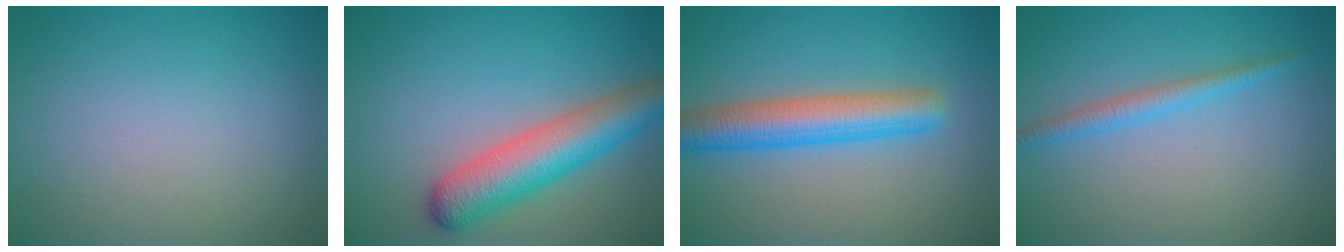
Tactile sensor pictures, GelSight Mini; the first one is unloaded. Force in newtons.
{"total": 6.7, "press": 6.7, "slide": 0.2}
{"total": 5.5, "press": 5.5, "slide": 0.1}
{"total": 2.0, "press": 2.0, "slide": 0.1}